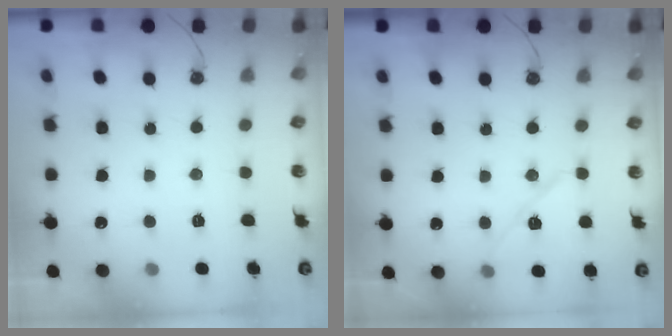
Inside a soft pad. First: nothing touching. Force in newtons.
{"total": 10.1, "press": 10.0, "slide": 1.4}